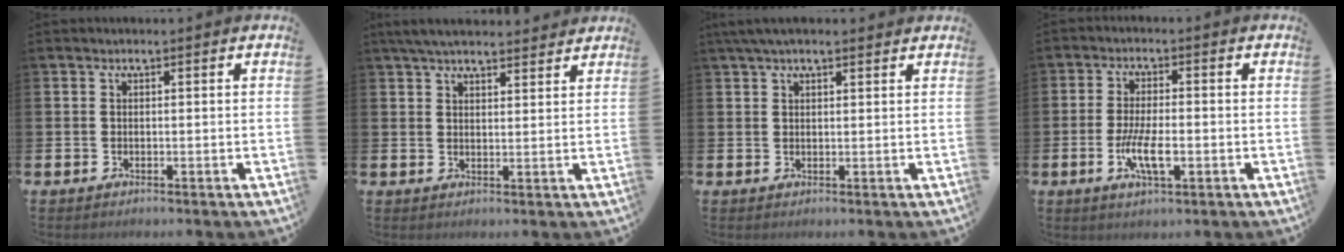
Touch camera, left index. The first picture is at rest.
{"total": 4.9, "force": [4.6, 1.0, 1.4], "torque": [-0.033, -0.012, 0.085]}
{"total": 3.1, "force": [2.4, 0.9, 1.7], "torque": [-0.033, 0.002, 0.043]}
{"total": 5.7, "force": [-1.4, 1.9, 5.2], "torque": [-0.098, -0.003, -0.026]}